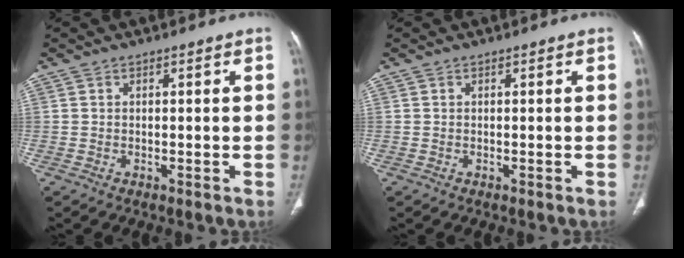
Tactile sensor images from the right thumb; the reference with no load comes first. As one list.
[{"total": 0.0}]